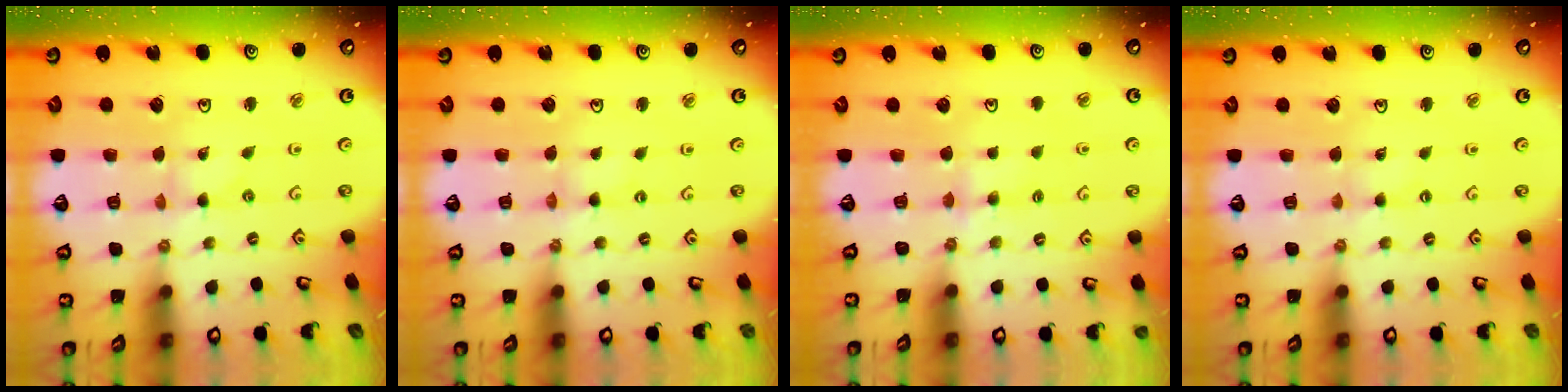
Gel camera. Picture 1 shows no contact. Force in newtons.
{"total": 0.0}
{"total": 3.9, "press": 3.9, "slide": 0.7}
{"total": 0.0}